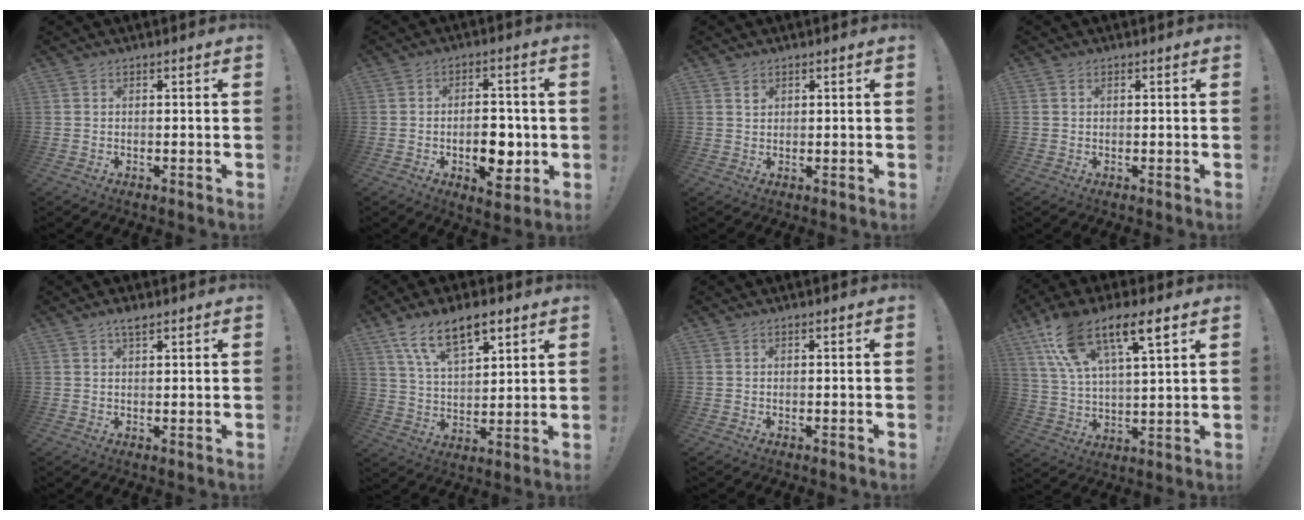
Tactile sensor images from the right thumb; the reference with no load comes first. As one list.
[{"total": 10.0, "force": [-2.6, 6.0, 7.6], "torque": [-0.109, 0.014, -0.039]}, {"total": 1.4, "force": [0.9, 1.0, 0.4], "torque": [0.006, -0.005, 0.014]}, {"total": 0.6, "force": [0.3, 0.5, 0.2], "torque": [-0.010, 0.006, 0.007]}, {"total": 2.7, "force": [2.0, 0.6, 1.7], "torque": [-0.025, -0.007, 0.033]}, {"total": 13.4, "force": [8.4, 6.2, 8.5], "torque": [-0.142, -0.035, 0.152]}, {"total": 0.0}, {"total": 15.4, "force": [9.3, 5.6, 10.9], "torque": [-0.192, -0.036, 0.160]}]